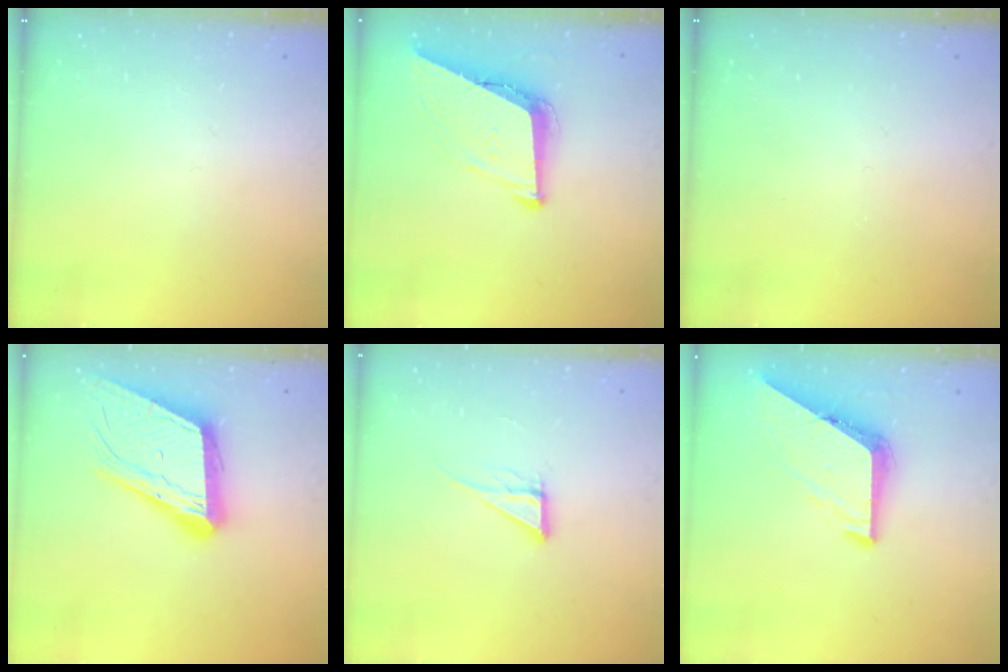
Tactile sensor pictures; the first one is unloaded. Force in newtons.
{"total": 9.3, "press": 8.7, "slide": 3.2}
{"total": 0.0}
{"total": 20.4, "press": 20.0, "slide": 3.9}
{"total": 6.6, "press": 6.6, "slide": 0.3}
{"total": 7.8, "press": 7.8, "slide": 0.6}